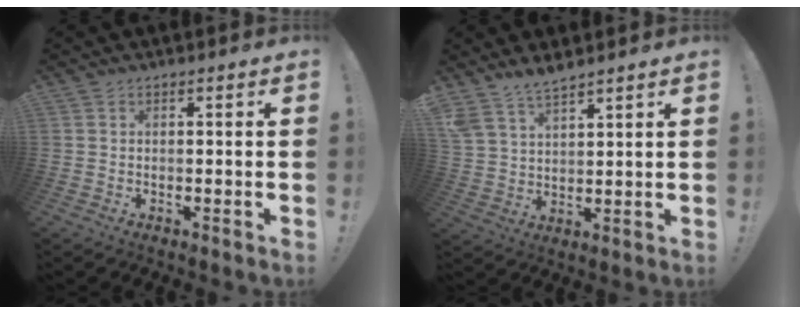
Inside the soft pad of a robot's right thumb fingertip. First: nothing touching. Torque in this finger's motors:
{"motor_torque": [0.28, 1.63, 1.71, 1.06, 0.18]}